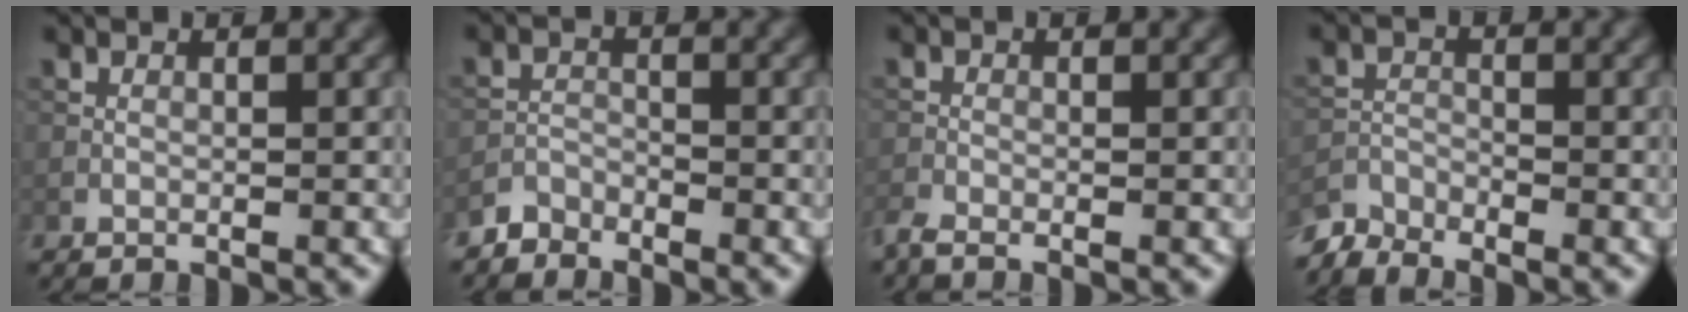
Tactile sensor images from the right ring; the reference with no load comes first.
{"total": 1.9, "force": [-1.8, 0.7, 0.1], "torque": [0.001, 0.007, -0.039]}
{"total": 1.6, "force": [-1.4, 0.3, 0.8], "torque": [-0.021, -0.008, -0.037]}
{"total": 3.1, "force": [-3.0, 0.5, 0.3], "torque": [-0.008, -0.008, -0.066]}